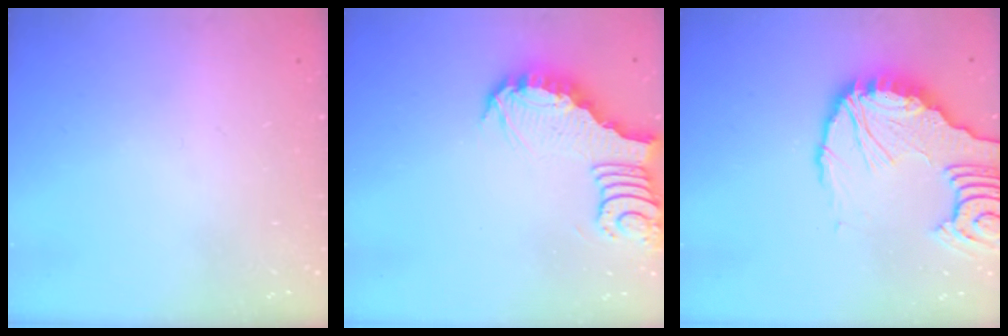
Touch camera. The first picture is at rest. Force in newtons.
{"total": 4.2, "press": 4.2, "slide": 0.5}
{"total": 10.7, "press": 10.6, "slide": 1.3}